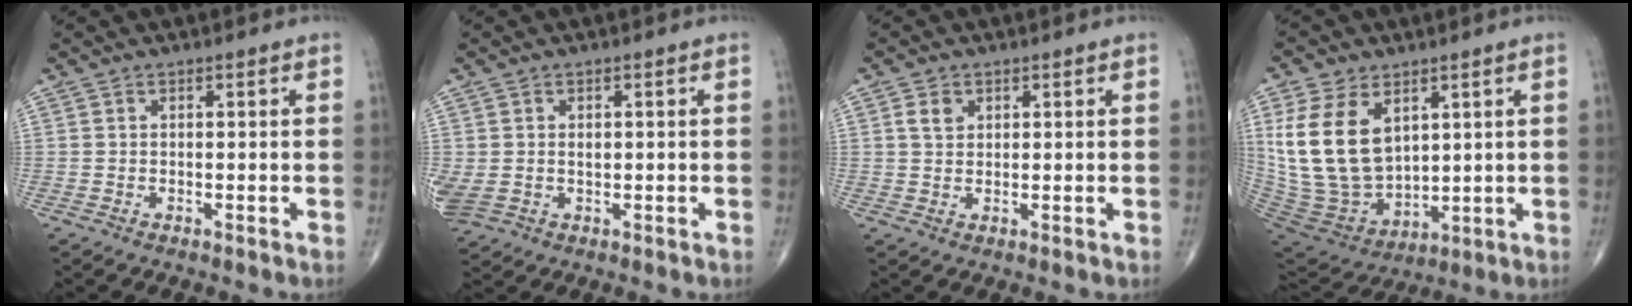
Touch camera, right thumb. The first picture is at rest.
{"total": 5.2, "force": [0.2, 3.9, 3.3], "torque": [-0.079, 0.003, 0.018]}
{"total": 2.7, "force": [1.2, 1.9, 1.5], "torque": [-0.020, -0.001, 0.024]}
{"total": 17.9, "force": [5.5, 11.6, 12.4], "torque": [-0.231, -0.026, 0.132]}